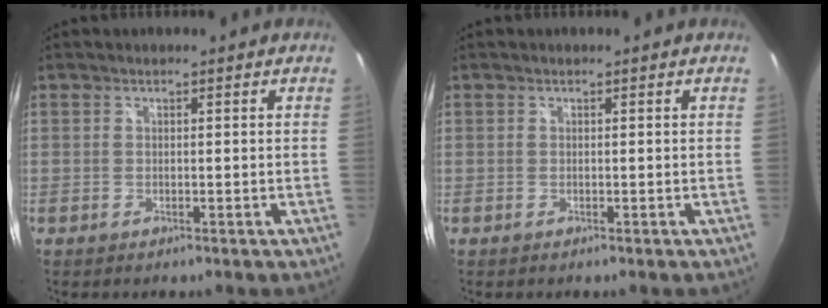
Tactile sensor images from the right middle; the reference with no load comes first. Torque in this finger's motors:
{"motor_torque": [-0.99, -1.15, 0.00, 0.01]}